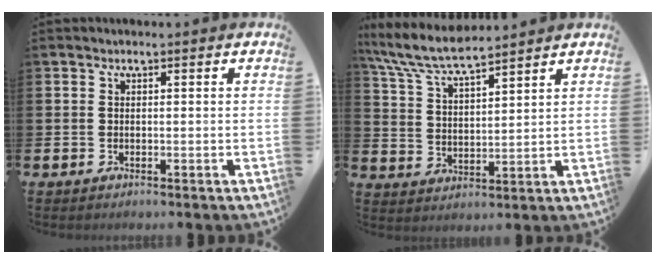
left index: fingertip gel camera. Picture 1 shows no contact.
{"total": 7.4, "force": [6.9, 0.8, 2.6], "torque": [-0.080, -0.033, 0.123]}